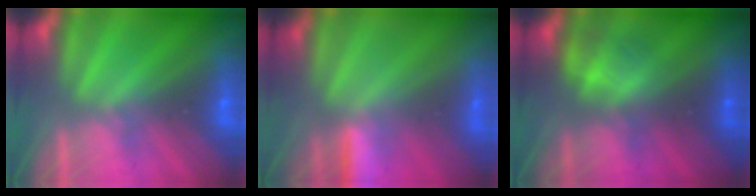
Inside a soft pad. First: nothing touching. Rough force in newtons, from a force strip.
{"total": 2.8}
{"total": 2.3}